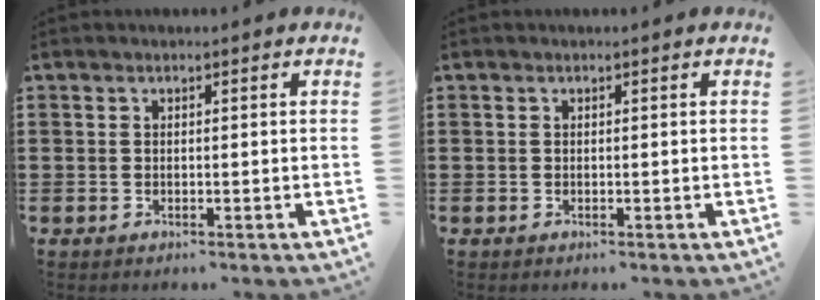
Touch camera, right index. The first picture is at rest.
{"total": 0.0}